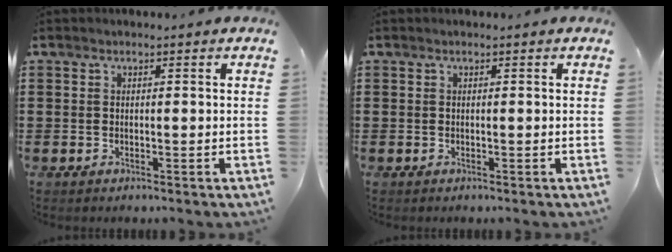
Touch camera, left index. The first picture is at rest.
{"total": 0.0}